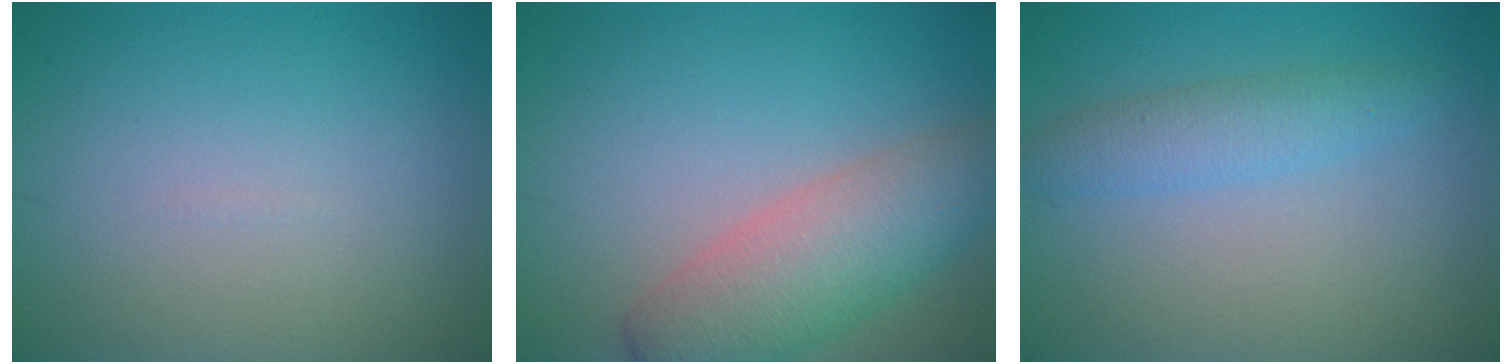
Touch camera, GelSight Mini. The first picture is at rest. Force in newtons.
{"total": 6.3, "press": 6.3, "slide": 0.6}
{"total": 2.6, "press": 2.6, "slide": 0.2}